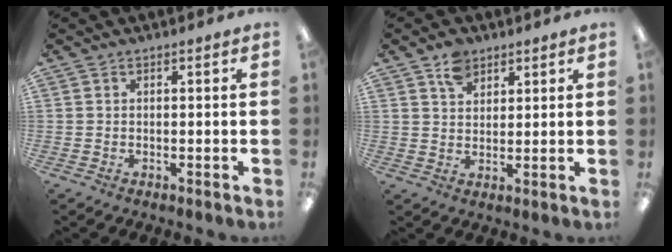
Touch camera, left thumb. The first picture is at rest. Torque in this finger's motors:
{"motor_torque": [0.61, 0.22, 0.73, -0.62, -0.01]}